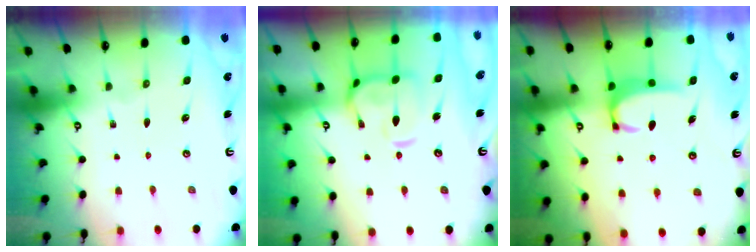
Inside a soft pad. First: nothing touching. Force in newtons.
{"total": 6.1, "press": 6.0, "slide": 1.1}
{"total": 2.7, "press": 2.7, "slide": 0.3}